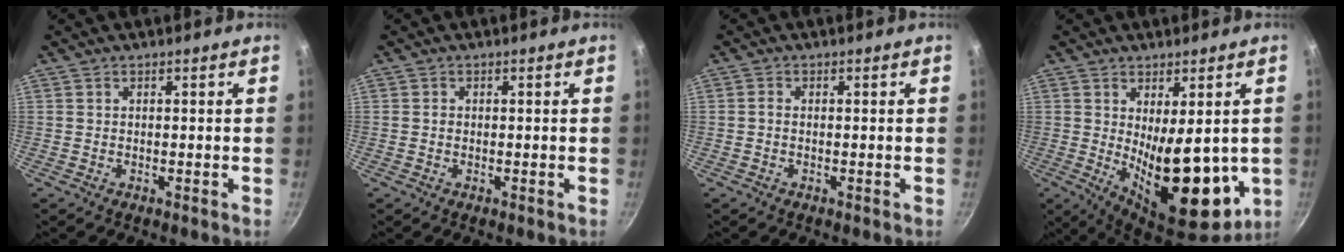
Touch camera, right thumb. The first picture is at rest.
{"total": 0.7, "force": [-0.1, 0.6, 0.3], "torque": [-0.003, 0.003, -0.003]}
{"total": 0.9, "force": [-0.2, 0.6, 0.6], "torque": [-0.013, 0.004, -0.006]}
{"total": 16.8, "force": [-1.0, 7.5, 15.0], "torque": [-0.195, -0.040, 0.005]}